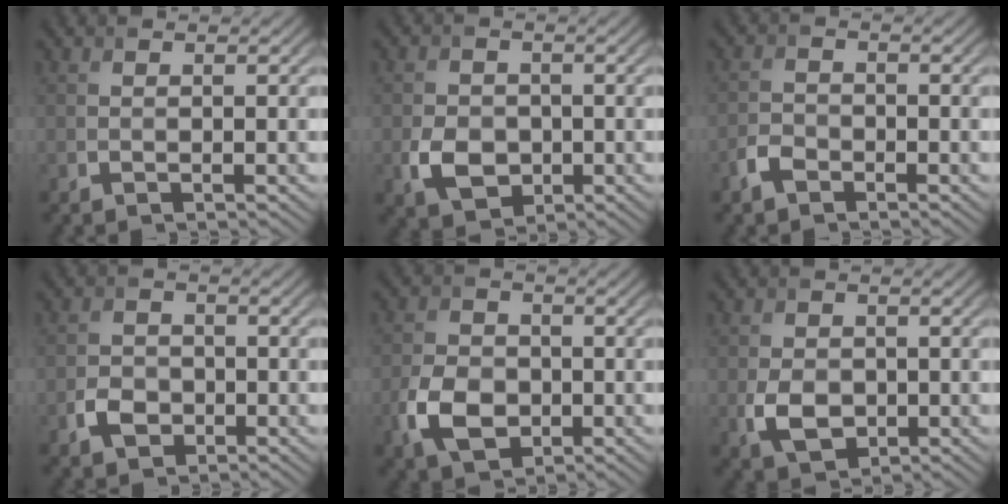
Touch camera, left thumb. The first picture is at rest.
{"total": 4.9, "force": [-1.2, 3.8, 2.7], "torque": [-0.061, -0.012, -0.024]}
{"total": 2.6, "force": [-1.8, 1.5, 1.1], "torque": [-0.026, 0.001, -0.045]}
{"total": 3.1, "force": [-1.4, 2.4, 1.5], "torque": [-0.028, 0.000, -0.032]}
{"total": 6.5, "force": [-2.2, 4.7, 4.0], "torque": [-0.091, -0.008, -0.049]}
{"total": 4.4, "force": [-0.9, 3.2, 2.8], "torque": [-0.064, -0.013, -0.018]}